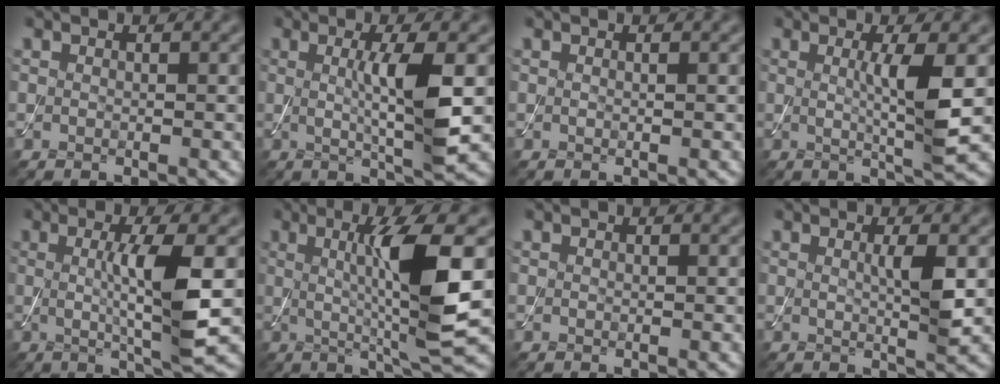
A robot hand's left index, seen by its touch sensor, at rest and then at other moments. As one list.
[{"total": 5.5, "force": [0.3, 0.9, 5.4], "torque": [-0.094, -0.005, 0.006]}, {"total": 0.0}, {"total": 4.6, "force": [0.3, 0.6, 4.6], "torque": [-0.077, -0.009, 0.006]}, {"total": 6.3, "force": [0.2, 1.0, 6.2], "torque": [-0.109, -0.005, 0.002]}, {"total": 8.3, "force": [0.9, 1.1, 8.2], "torque": [-0.128, -0.009, 0.020]}, {"total": 0.0}, {"total": 2.7, "force": [0.3, 0.3, 2.6], "torque": [-0.045, -0.004, 0.005]}]